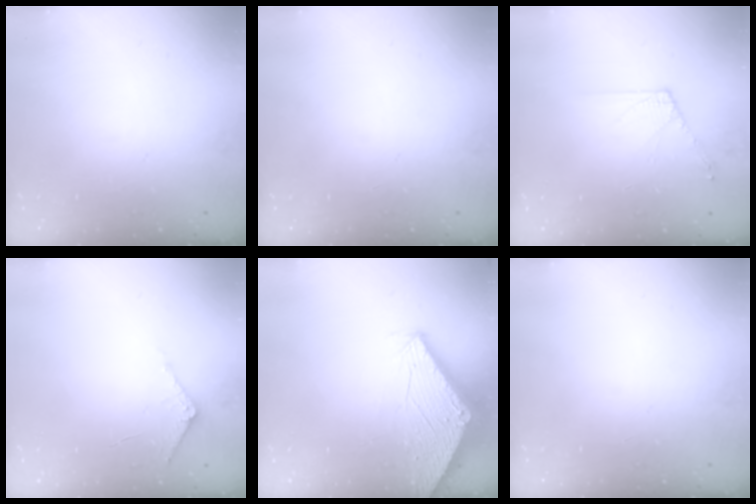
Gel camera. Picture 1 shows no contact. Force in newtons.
{"total": 0.0}
{"total": 6.5, "press": 6.4, "slide": 1.1}
{"total": 5.7, "press": 5.7, "slide": 0.6}
{"total": 2.8, "press": 2.8, "slide": 0.1}
{"total": 0.0}